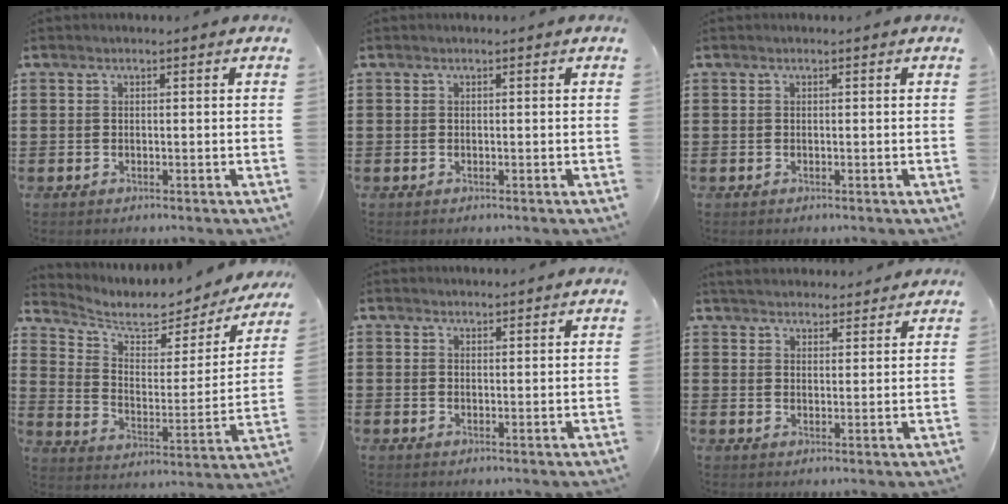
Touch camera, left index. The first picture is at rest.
{"total": 0.0}
{"total": 0.0}
{"total": 5.3, "force": [4.3, 2.2, 2.0], "torque": [-0.059, -0.036, 0.071]}
{"total": 1.4, "force": [1.3, 0.3, -0.3], "torque": [0.003, 0.002, 0.027]}
{"total": 3.2, "force": [3.1, 0.7, -0.2], "torque": [-0.009, -0.007, 0.059]}